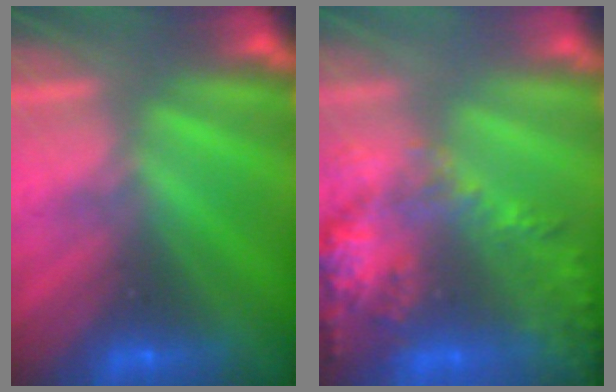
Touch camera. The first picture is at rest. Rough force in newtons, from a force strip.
{"total": 8.7}